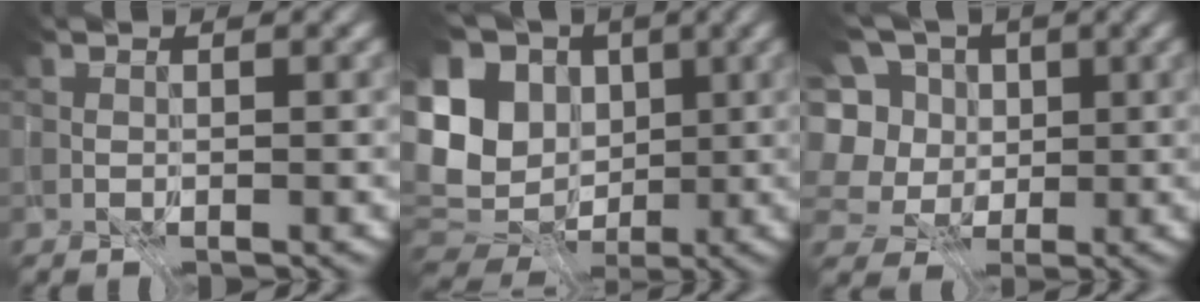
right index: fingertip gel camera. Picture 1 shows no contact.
{"total": 9.6, "force": [-1.1, 7.2, 6.1], "torque": [-0.124, -0.013, 0.006]}
{"total": 5.5, "force": [0.1, 4.6, 3.1], "torque": [-0.075, 0.011, -0.008]}